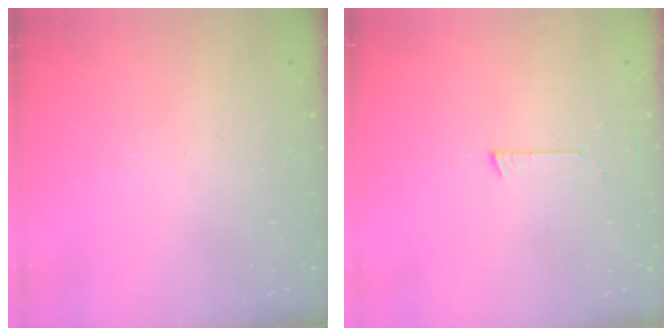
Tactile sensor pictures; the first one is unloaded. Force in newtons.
{"total": 2.7, "press": 2.7, "slide": 0.2}